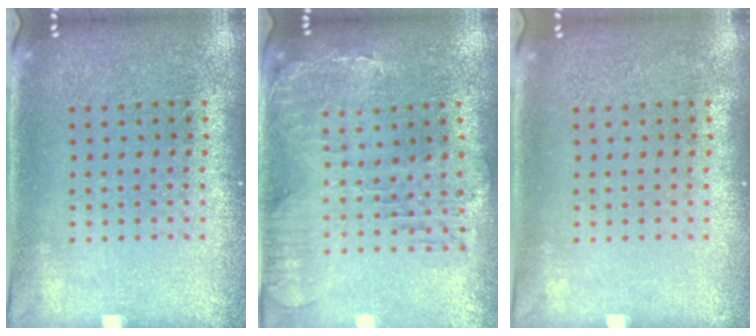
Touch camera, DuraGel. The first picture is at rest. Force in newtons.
{"total": 0.6, "press": 0.5, "slide": 0.3}
{"total": 0.0}